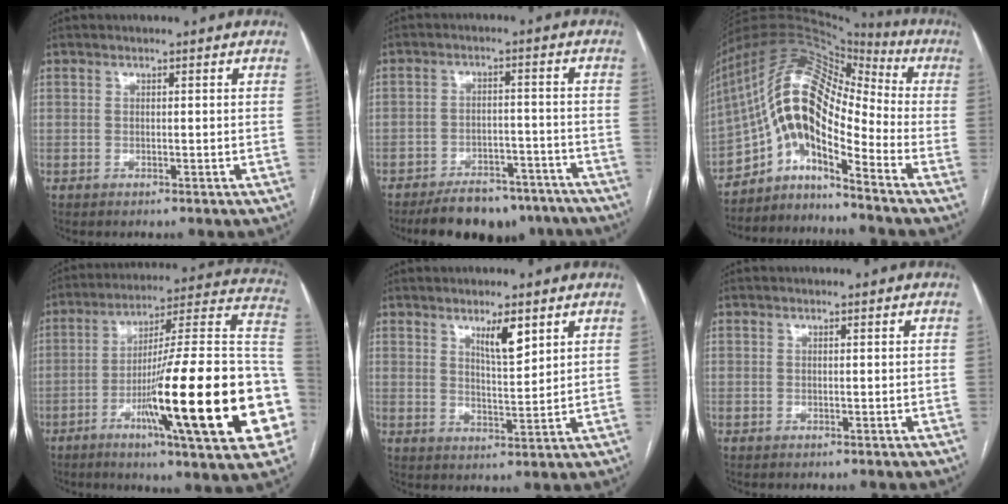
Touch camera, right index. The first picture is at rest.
{"total": 13.4, "force": [-11.3, 5.3, 4.9], "torque": [-0.055, 0.011, -0.149]}
{"total": 15.4, "force": [-7.3, 5.2, 12.5], "torque": [-0.228, 0.056, -0.126]}
{"total": 29.7, "force": [-8.1, 2.4, 28.5], "torque": [-0.338, -0.005, -0.131]}
{"total": 5.1, "force": [3.1, 1.0, 3.9], "torque": [-0.070, -0.005, 0.055]}
{"total": 0.0}